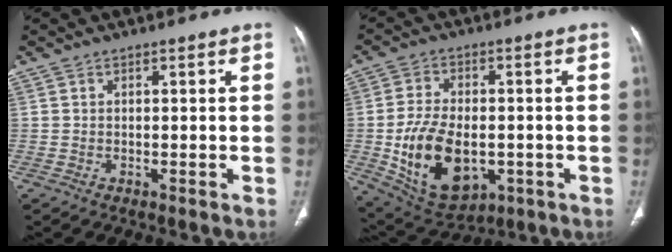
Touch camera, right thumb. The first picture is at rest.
{"total": 15.8, "force": [-3.1, 9.8, 12.1], "torque": [-0.196, 0.001, -0.032]}